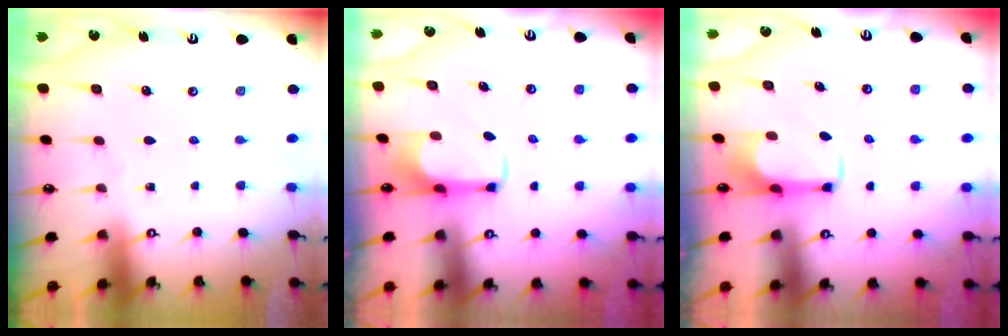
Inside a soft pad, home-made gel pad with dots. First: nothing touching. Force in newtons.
{"total": 1.9, "press": 1.8, "slide": 0.6}
{"total": 1.9, "press": 1.8, "slide": 0.6}